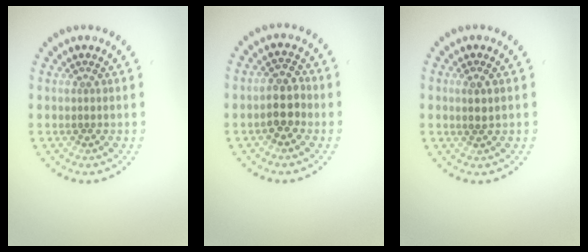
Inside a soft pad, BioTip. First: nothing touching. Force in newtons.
{"total": 2.7, "press": 2.5, "slide": 1.1}
{"total": 0.7, "press": 0.6, "slide": 0.4}